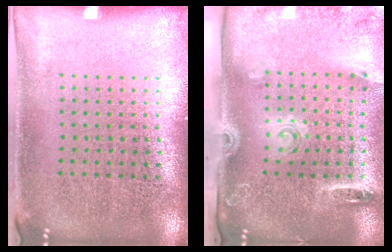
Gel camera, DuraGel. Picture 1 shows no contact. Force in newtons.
{"total": 2.7, "press": 1.9, "slide": 2.0}